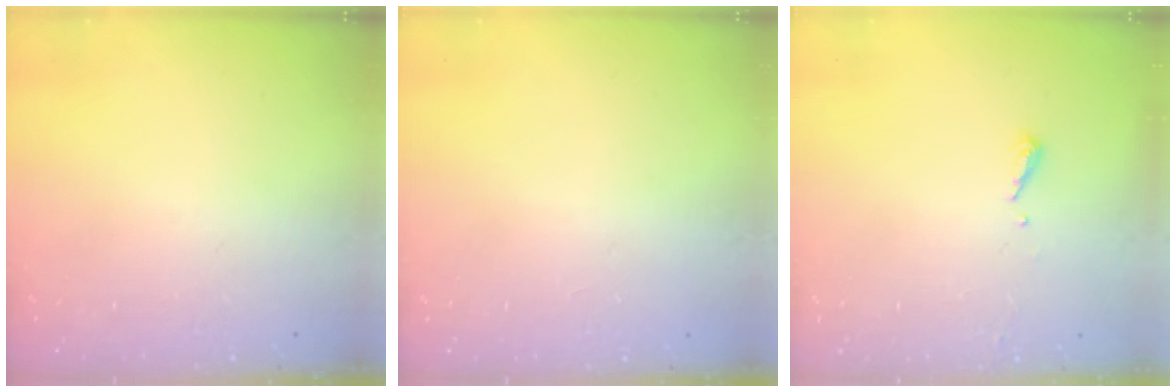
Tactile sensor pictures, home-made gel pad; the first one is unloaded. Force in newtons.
{"total": 1.0, "press": 0.8, "slide": 0.6}
{"total": 5.3, "press": 5.3, "slide": 0.5}